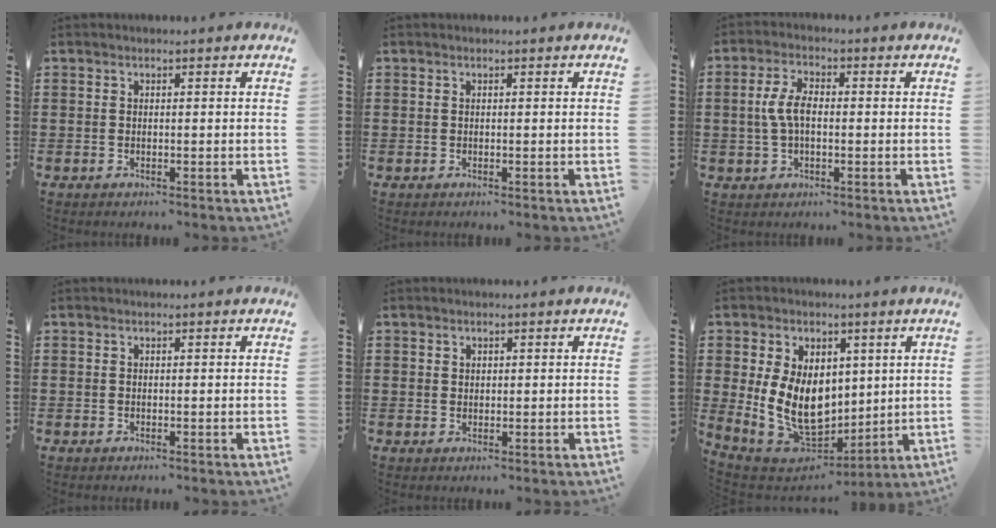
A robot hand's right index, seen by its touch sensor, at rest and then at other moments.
{"total": 0.0}
{"total": 5.3, "force": [-0.1, 2.6, 4.7], "torque": [-0.119, -0.002, -0.012]}
{"total": 0.0}
{"total": 0.9, "force": [0.6, 0.7, 0.2], "torque": [-0.005, 0.003, 0.012]}
{"total": 12.9, "force": [0.5, 9.2, 9.0], "torque": [-0.181, -0.006, 0.015]}